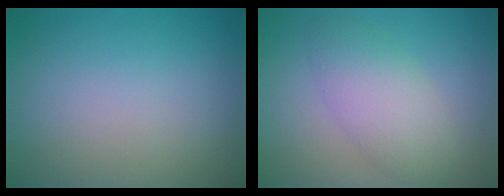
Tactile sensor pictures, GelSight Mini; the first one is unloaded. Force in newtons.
{"total": 4.1, "press": 4.1, "slide": 0.1}